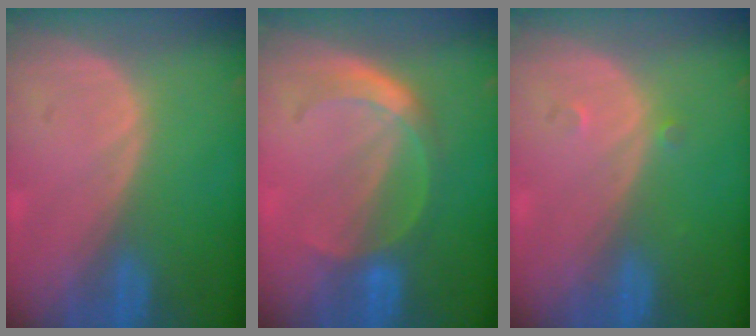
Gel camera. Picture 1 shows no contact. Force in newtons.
{"total": 5.0, "press": 4.7, "slide": 1.8}
{"total": 0.9, "press": 0.7, "slide": 0.5}